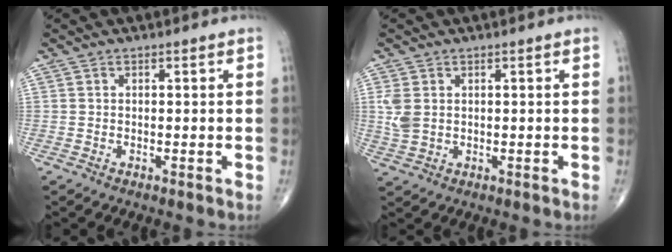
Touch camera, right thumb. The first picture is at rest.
{"total": 4.1, "force": [0.7, 2.9, 2.8], "torque": [-0.069, 0.001, 0.021]}